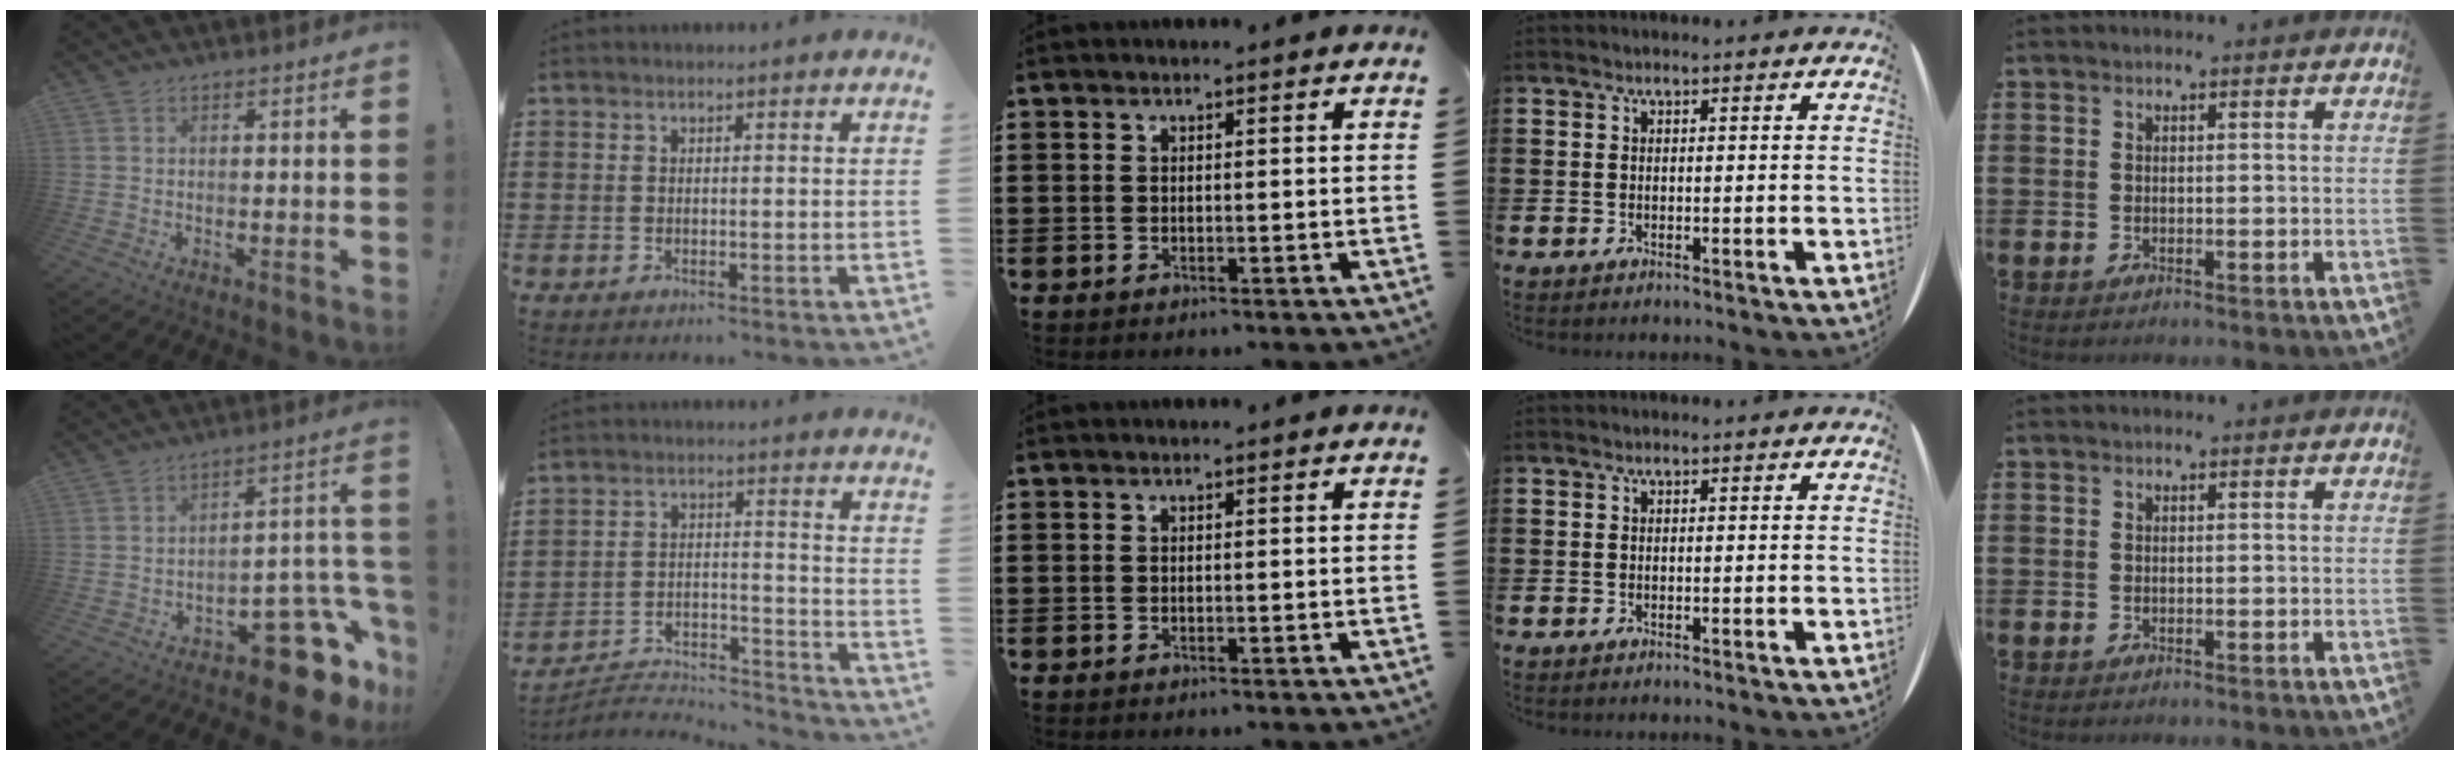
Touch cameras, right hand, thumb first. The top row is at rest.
{"thumb": {"total": 15.4, "force": [-9.1, 6.3, 10.7], "torque": [-0.096, 0.050, -0.142]}, "index": {"total": 4.8, "force": [-4.7, 0.7, 0.8], "torque": [-0.015, 0.004, -0.097]}}